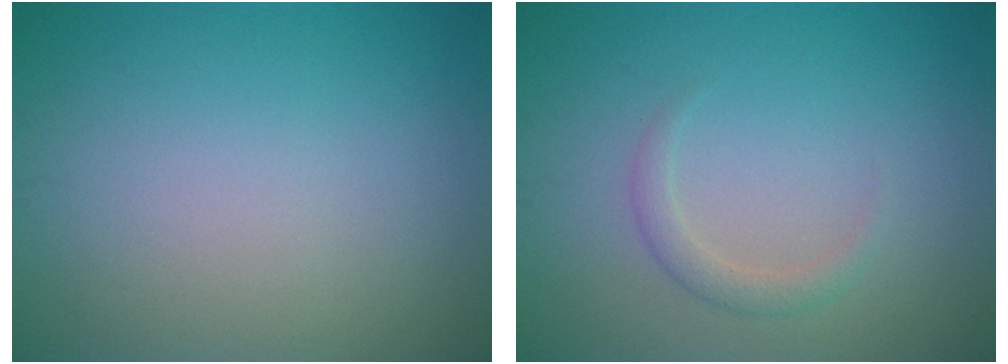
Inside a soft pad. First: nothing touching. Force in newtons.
{"total": 1.6, "press": 1.6, "slide": 0.1}